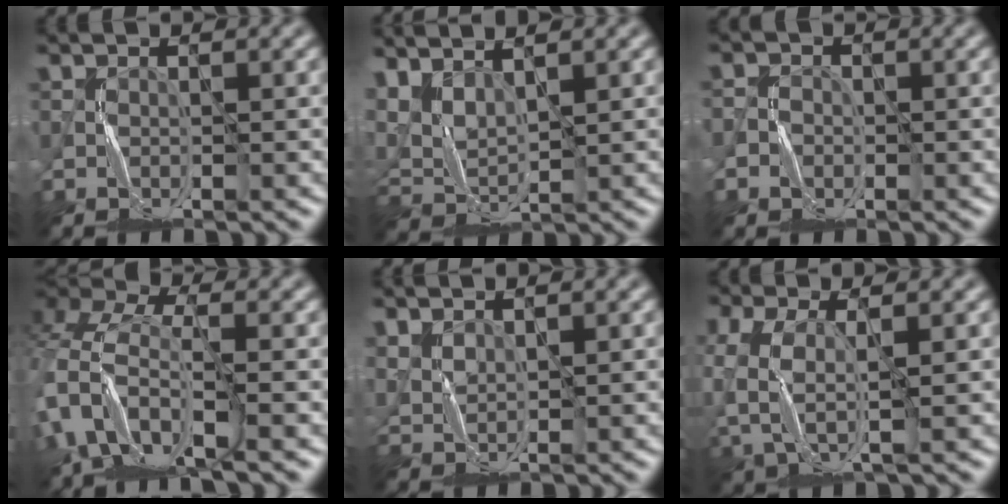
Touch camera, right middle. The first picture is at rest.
{"total": 3.5, "force": [2.4, 1.3, 2.2], "torque": [-0.060, 0.002, 0.055]}
{"total": 1.6, "force": [-0.7, 1.4, -0.1], "torque": [0.010, 0.000, -0.019]}
{"total": 9.1, "force": [-3.8, 5.2, 6.4], "torque": [-0.152, -0.009, -0.076]}
{"total": 2.4, "force": [1.6, 1.0, 1.5], "torque": [-0.041, 0.002, 0.040]}
{"total": 4.0, "force": [-0.9, 2.0, 3.3], "torque": [-0.087, -0.008, -0.015]}